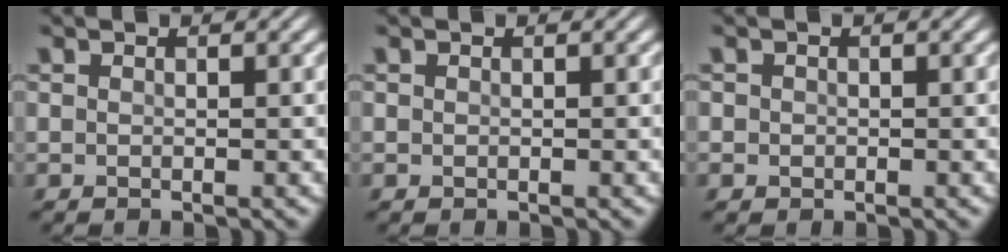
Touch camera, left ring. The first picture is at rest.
{"total": 0.0}
{"total": 0.7, "force": [0.0, 0.7, 0.1], "torque": [0.003, -0.001, -0.004]}